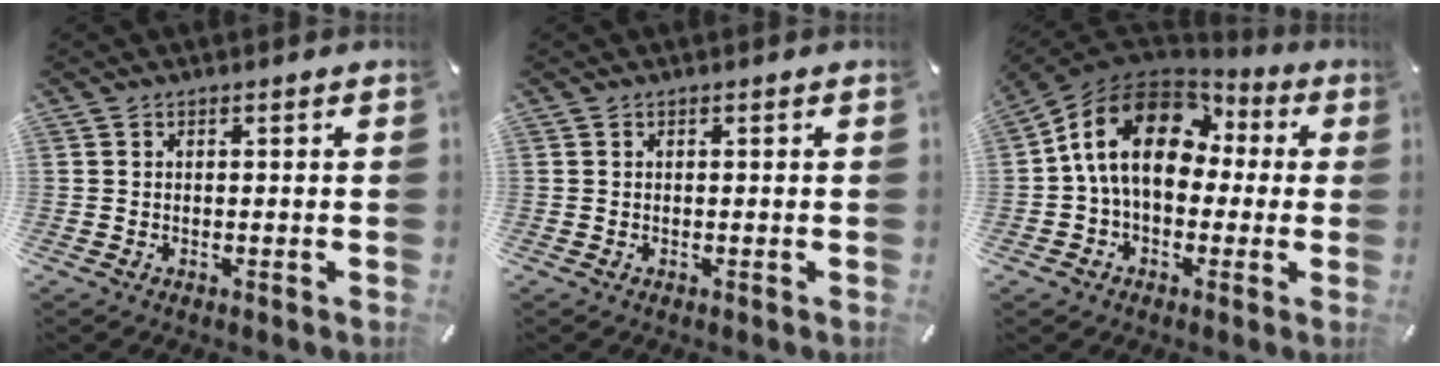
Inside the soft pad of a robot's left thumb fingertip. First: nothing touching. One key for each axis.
{"total": 0.0}
{"total": 17.0, "fx": 2.4, "fy": 12.4, "fz": 11.3, "tx": -0.227, "ty": 0.010, "tz": 0.039}